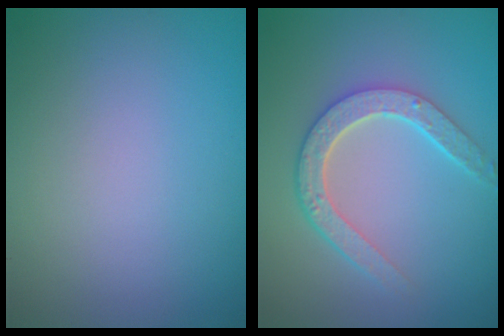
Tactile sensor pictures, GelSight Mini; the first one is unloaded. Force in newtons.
{"total": 4.4, "press": 3.4, "slide": 2.7}